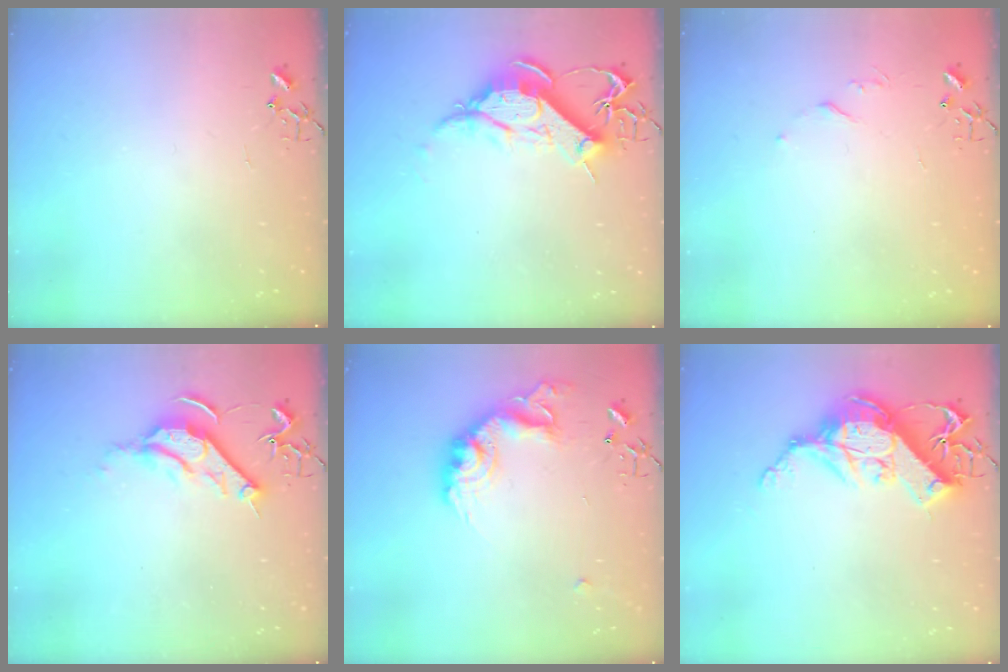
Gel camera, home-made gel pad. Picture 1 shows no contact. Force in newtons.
{"total": 13.5, "press": 13.4, "slide": 1.6}
{"total": 3.8, "press": 3.7, "slide": 0.6}
{"total": 10.8, "press": 10.7, "slide": 1.1}
{"total": 16.8, "press": 16.8, "slide": 0.8}
{"total": 15.6, "press": 15.4, "slide": 2.0}